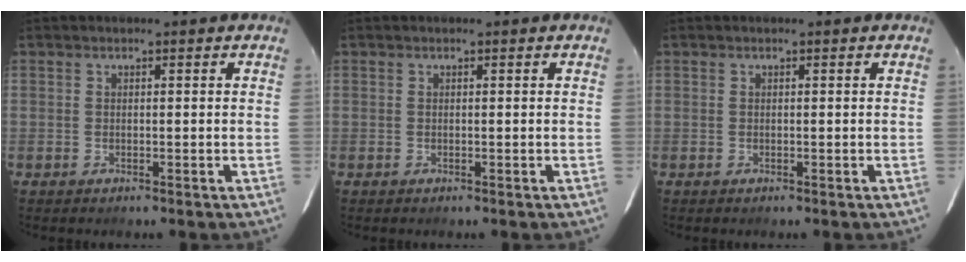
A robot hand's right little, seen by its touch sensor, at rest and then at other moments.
{"total": 0.0}
{"total": 0.0}